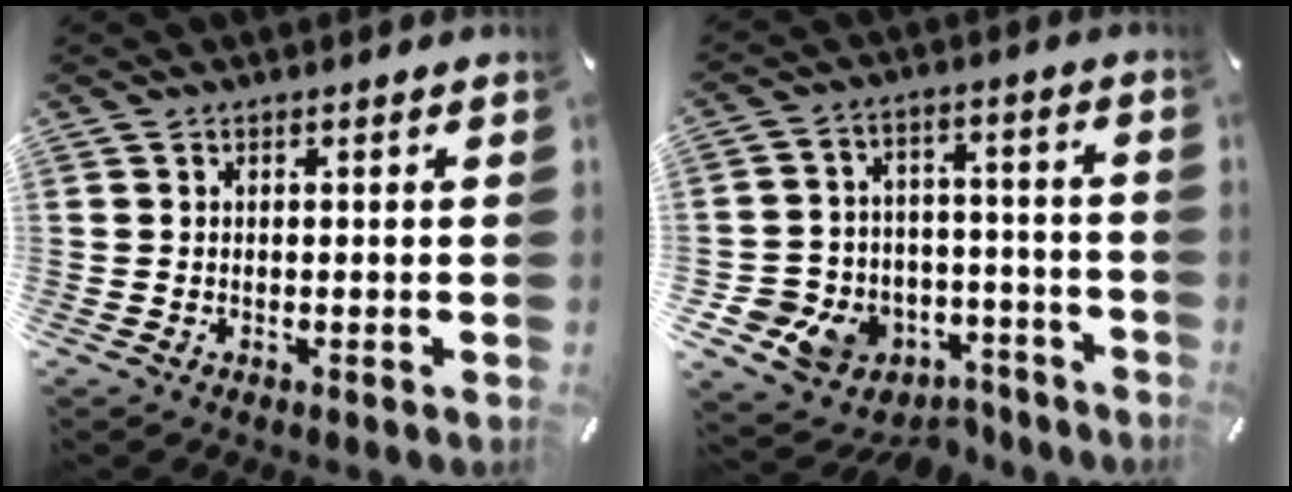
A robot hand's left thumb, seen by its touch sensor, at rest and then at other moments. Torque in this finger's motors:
{"motor_torque": [0.54, 1.68, 0.15, 0.16, 0.12]}